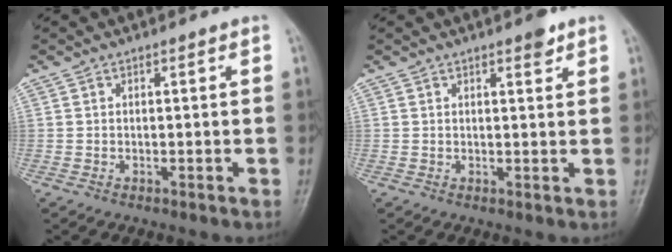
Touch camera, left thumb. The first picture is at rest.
{"total": 2.6, "force": [1.8, 0.9, 1.7], "torque": [-0.016, -0.009, 0.024]}